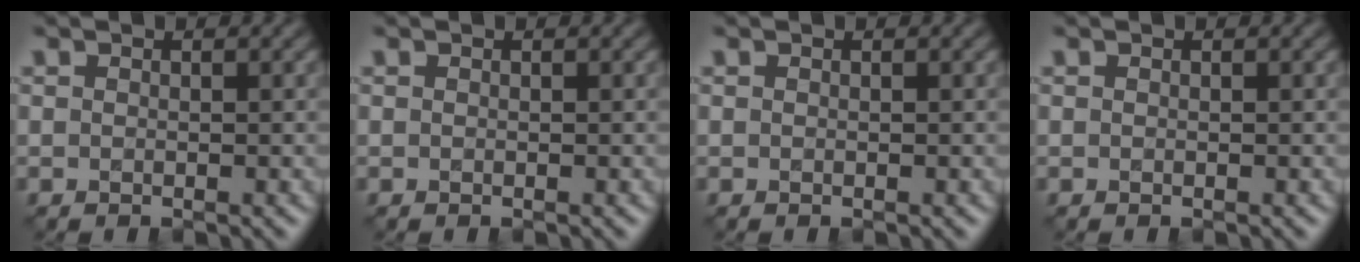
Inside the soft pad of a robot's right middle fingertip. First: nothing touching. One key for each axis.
{"total": 0.0}
{"total": 0.0}
{"total": 0.0}